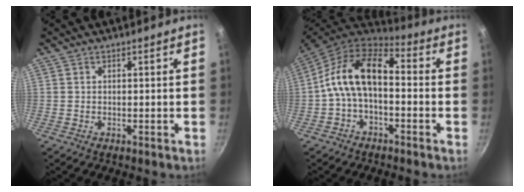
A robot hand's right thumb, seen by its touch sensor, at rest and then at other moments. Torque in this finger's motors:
{"motor_torque": [0.77, 0.74, 0.86, -0.86, 0.23]}